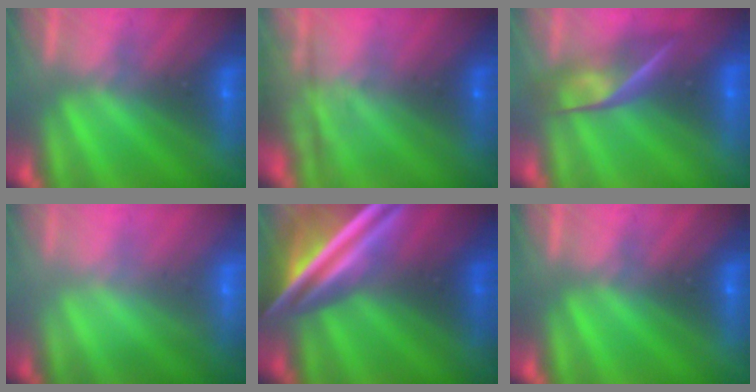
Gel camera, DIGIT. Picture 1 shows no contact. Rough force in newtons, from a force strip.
{"total": 7.8}
{"total": 2.5}
{"total": 1.1}
{"total": 9.2}
{"total": 0.0}